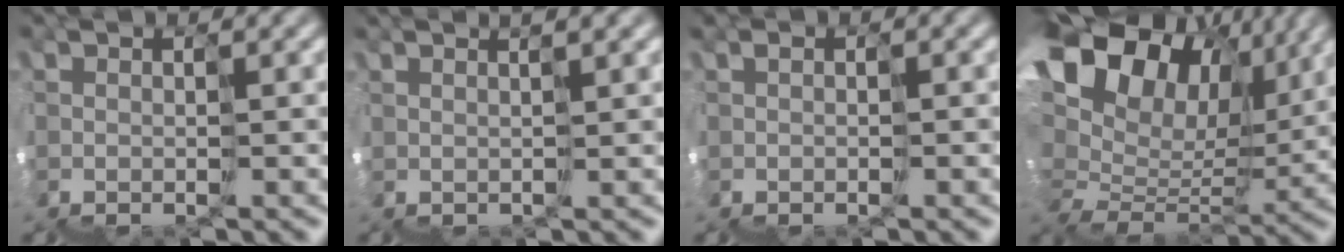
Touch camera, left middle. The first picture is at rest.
{"total": 2.6, "force": [1.7, 0.6, 1.8], "torque": [-0.005, 0.038, 0.026]}
{"total": 0.5, "force": [-0.5, 0.1, 0.1], "torque": [-0.021, -0.005, 0.000]}
{"total": 11.7, "force": [8.2, 7.2, 4.3], "torque": [-0.100, 0.078, 0.135]}